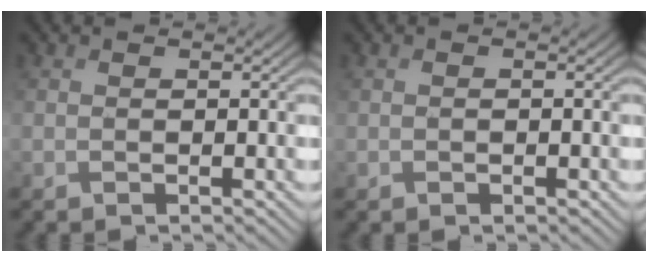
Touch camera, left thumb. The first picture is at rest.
{"total": 0.5, "force": [-0.2, 0.3, 0.4], "torque": [-0.005, 0.001, -0.001]}